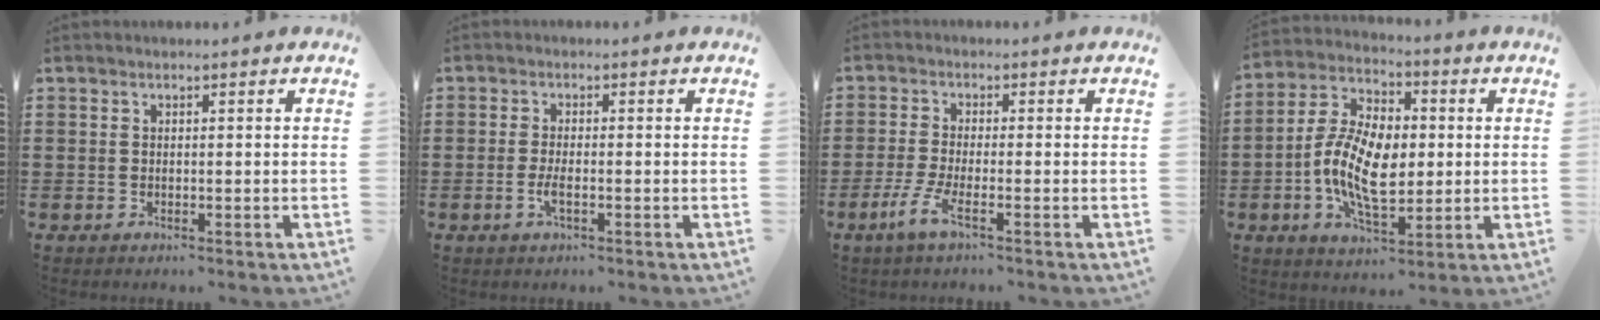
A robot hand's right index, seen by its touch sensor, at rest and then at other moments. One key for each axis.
{"total": 2.5, "fx": -0.9, "fy": 0.5, "fz": 2.3, "tx": -0.055, "ty": -0.007, "tz": -0.020}
{"total": 4.3, "fx": -2.2, "fy": 0.3, "fz": 3.7, "tx": -0.090, "ty": -0.016, "tz": -0.047}
{"total": 11.6, "fx": -1.2, "fy": 6.2, "fz": 9.7, "tx": -0.221, "ty": 0.000, "tz": -0.027}